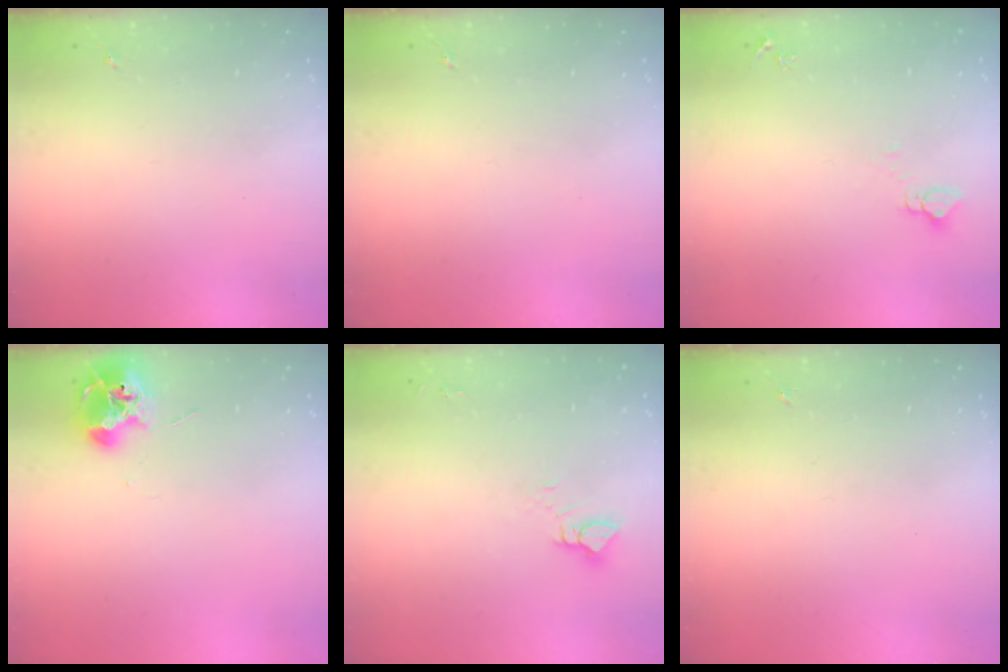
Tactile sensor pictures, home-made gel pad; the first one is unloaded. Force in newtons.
{"total": 0.0}
{"total": 2.7, "press": 2.7, "slide": 0.2}
{"total": 9.3, "press": 9.3, "slide": 1.0}
{"total": 4.6, "press": 4.5, "slide": 0.5}
{"total": 0.0}